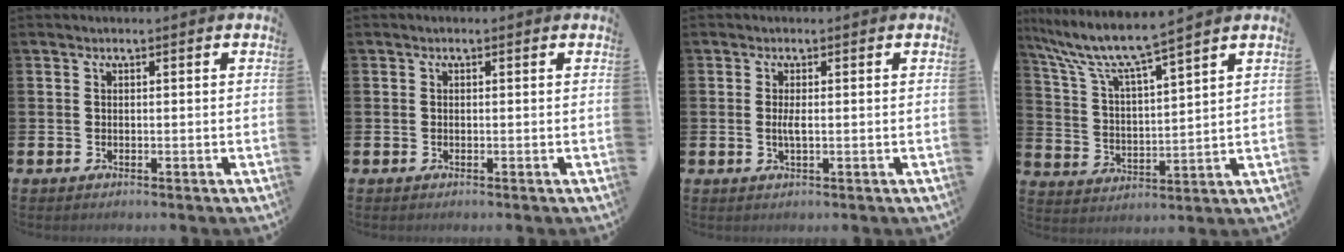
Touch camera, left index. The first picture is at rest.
{"total": 0.0}
{"total": 1.5, "force": [-0.1, 0.3, 1.5], "torque": [-0.024, -0.003, -0.004]}
{"total": 7.4, "force": [6.7, 0.4, 3.3], "torque": [-0.096, -0.044, 0.110]}